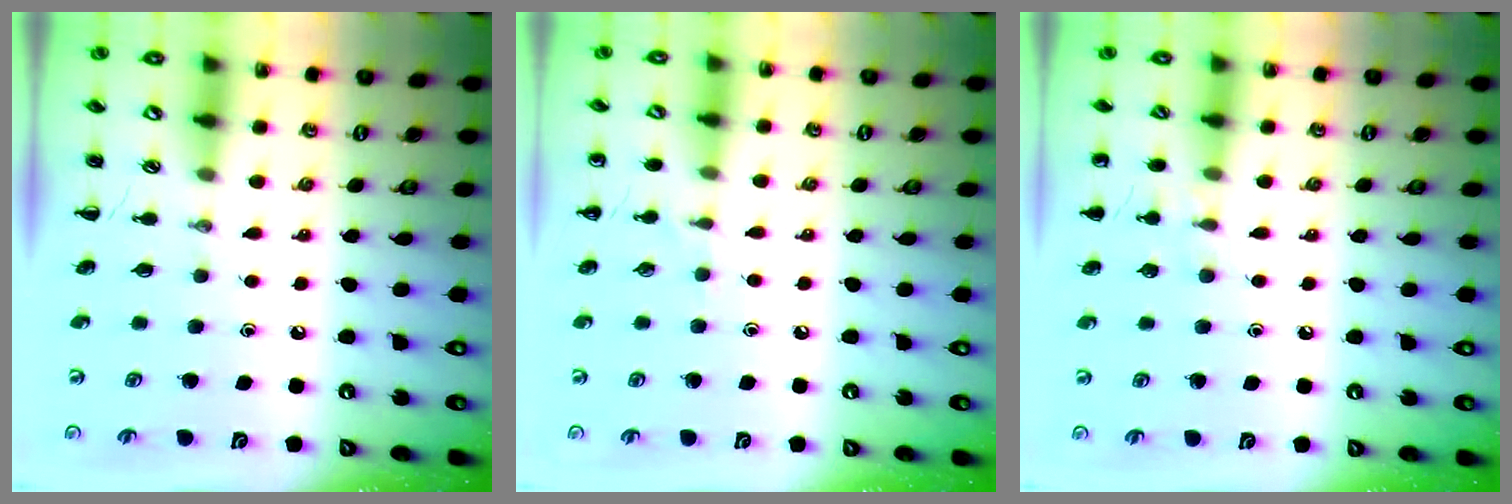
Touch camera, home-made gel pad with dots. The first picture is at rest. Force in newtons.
{"total": 4.4, "press": 4.2, "slide": 1.4}
{"total": 6.3, "press": 6.0, "slide": 2.0}